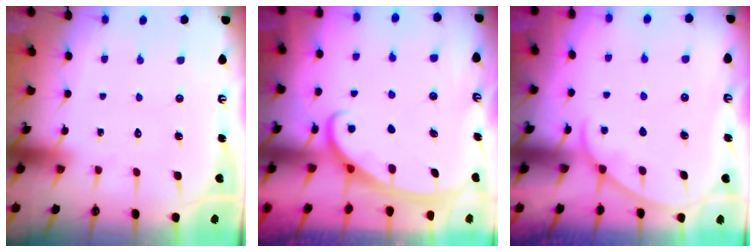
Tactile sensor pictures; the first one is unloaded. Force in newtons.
{"total": 2.8, "press": 2.8, "slide": 0.4}
{"total": 3.2, "press": 3.2, "slide": 0.1}